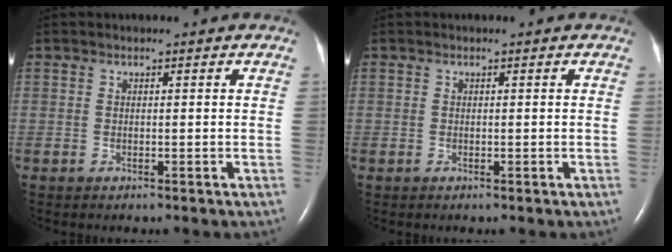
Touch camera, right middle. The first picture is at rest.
{"total": 0.0}